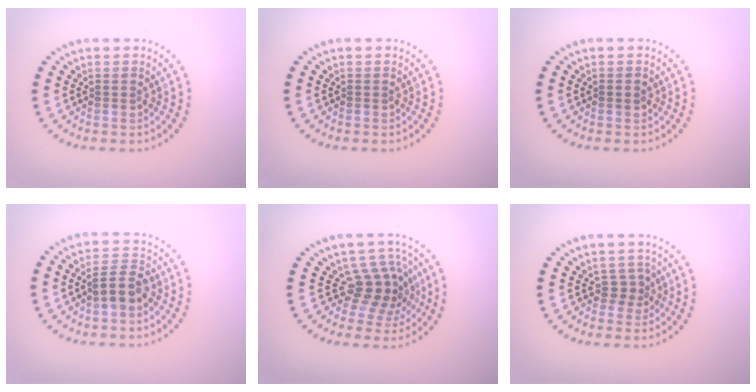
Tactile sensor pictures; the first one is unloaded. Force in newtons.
{"total": 0.0}
{"total": 0.8, "press": 0.8, "slide": 0.1}
{"total": 3.0, "press": 2.9, "slide": 0.8}
{"total": 3.7, "press": 2.7, "slide": 2.5}
{"total": 1.7, "press": 1.2, "slide": 1.2}